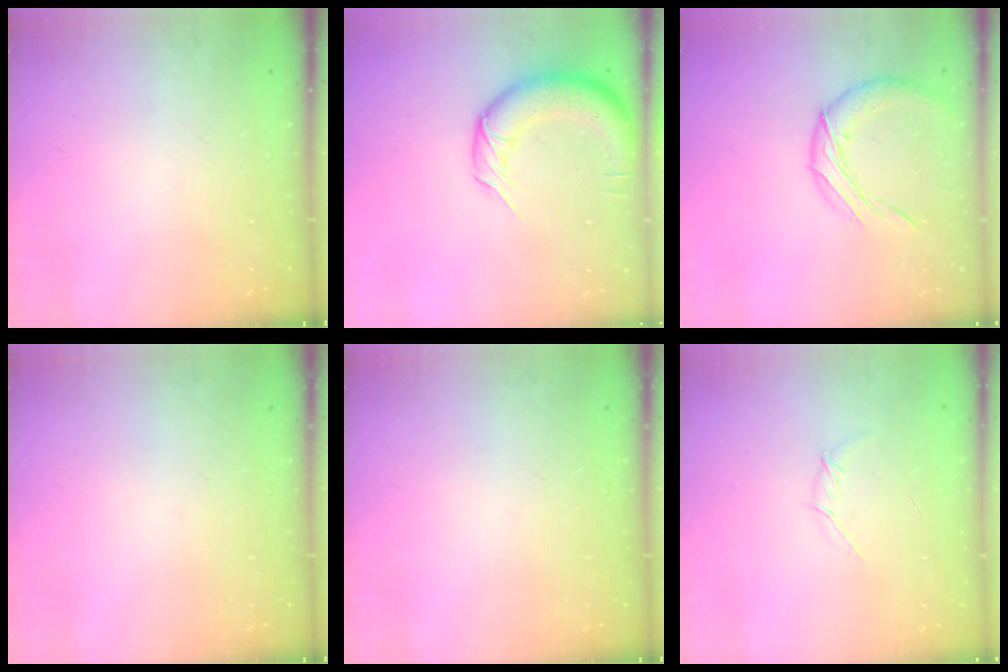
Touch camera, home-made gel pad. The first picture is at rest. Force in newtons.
{"total": 11.4, "press": 11.0, "slide": 3.1}
{"total": 9.8, "press": 9.8, "slide": 1.0}
{"total": 0.0}
{"total": 0.0}
{"total": 3.0, "press": 2.9, "slide": 0.6}